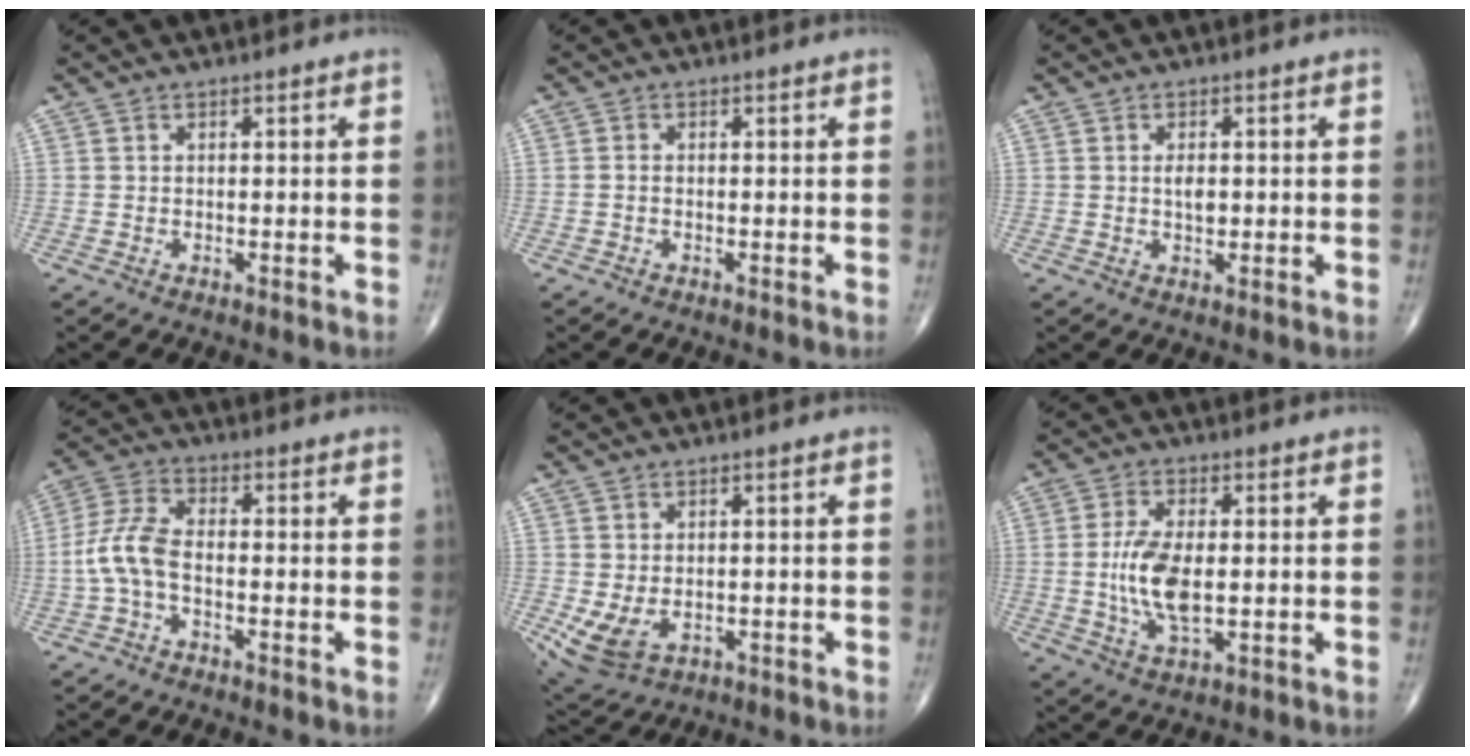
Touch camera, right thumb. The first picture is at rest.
{"total": 0.6, "force": [-0.2, 0.4, 0.4], "torque": [-0.006, 0.000, -0.007]}
{"total": 2.4, "force": [0.2, 1.3, 2.0], "torque": [-0.031, -0.001, 0.002]}
{"total": 6.1, "force": [-1.3, 2.0, 5.6], "torque": [-0.146, 0.017, -0.035]}
{"total": 6.5, "force": [-1.3, 4.3, 4.6], "torque": [-0.091, -0.006, -0.008]}
{"total": 9.4, "force": [-0.4, 4.2, 8.4], "torque": [-0.170, -0.009, -0.006]}